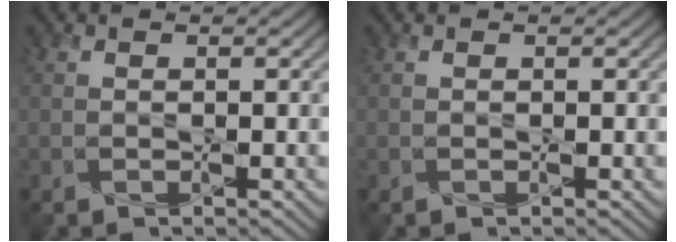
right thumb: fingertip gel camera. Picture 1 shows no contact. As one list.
[{"total": 0.0}]